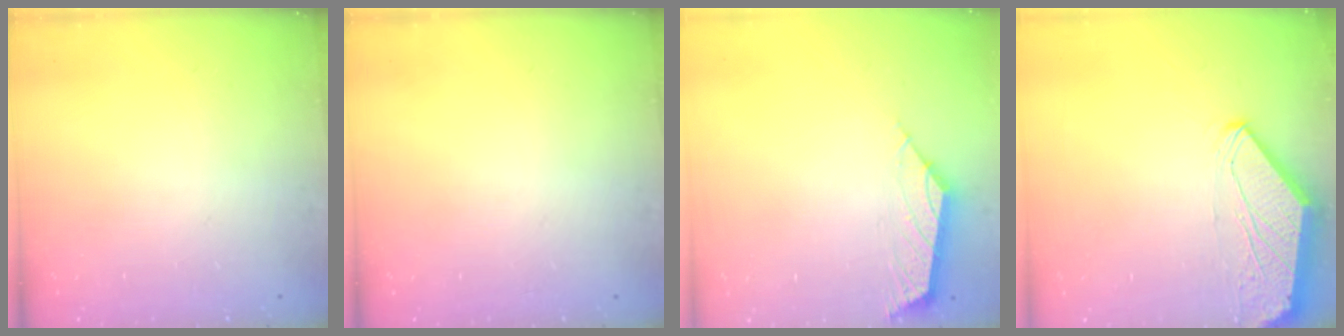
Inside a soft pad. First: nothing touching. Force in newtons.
{"total": 0.0}
{"total": 2.9, "press": 2.8, "slide": 0.7}
{"total": 0.0}